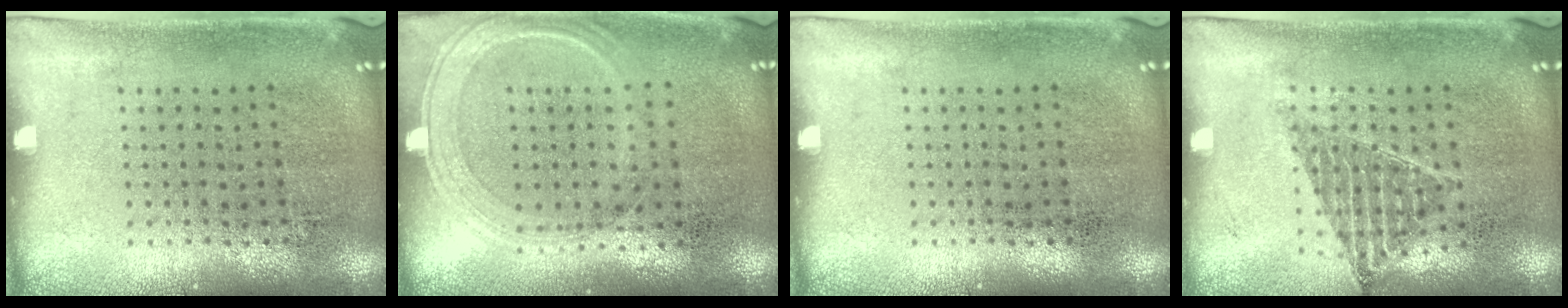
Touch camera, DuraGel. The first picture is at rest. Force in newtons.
{"total": 0.6, "press": 0.5, "slide": 0.2}
{"total": 0.0}
{"total": 0.9, "press": 0.9, "slide": 0.2}